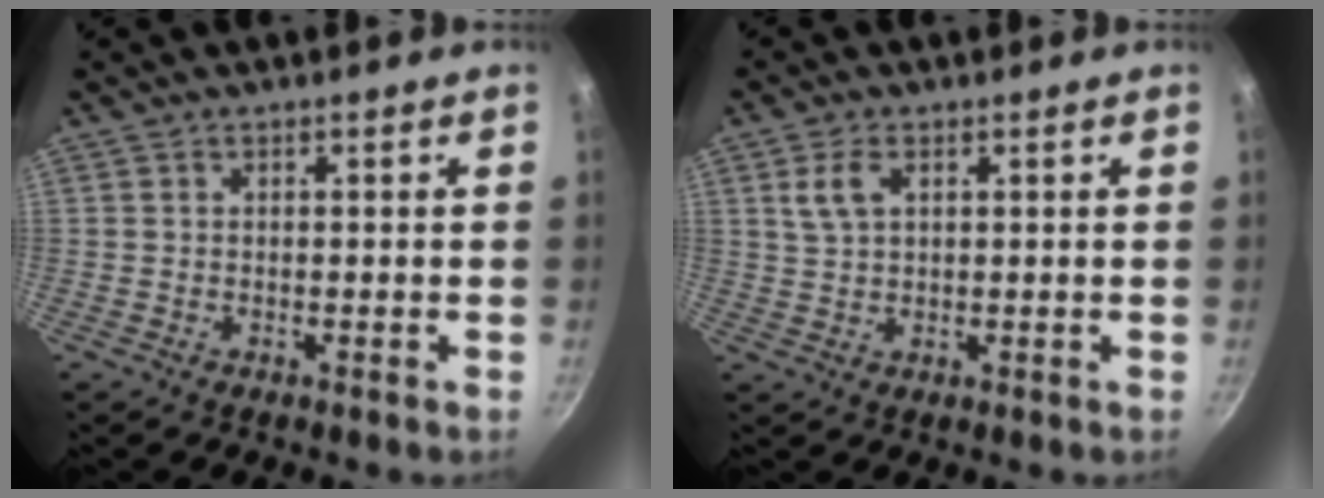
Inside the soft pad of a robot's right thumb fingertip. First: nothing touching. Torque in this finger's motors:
{"motor_torque": [0.20, 0.02, 0.58, 0.70, 0.04]}